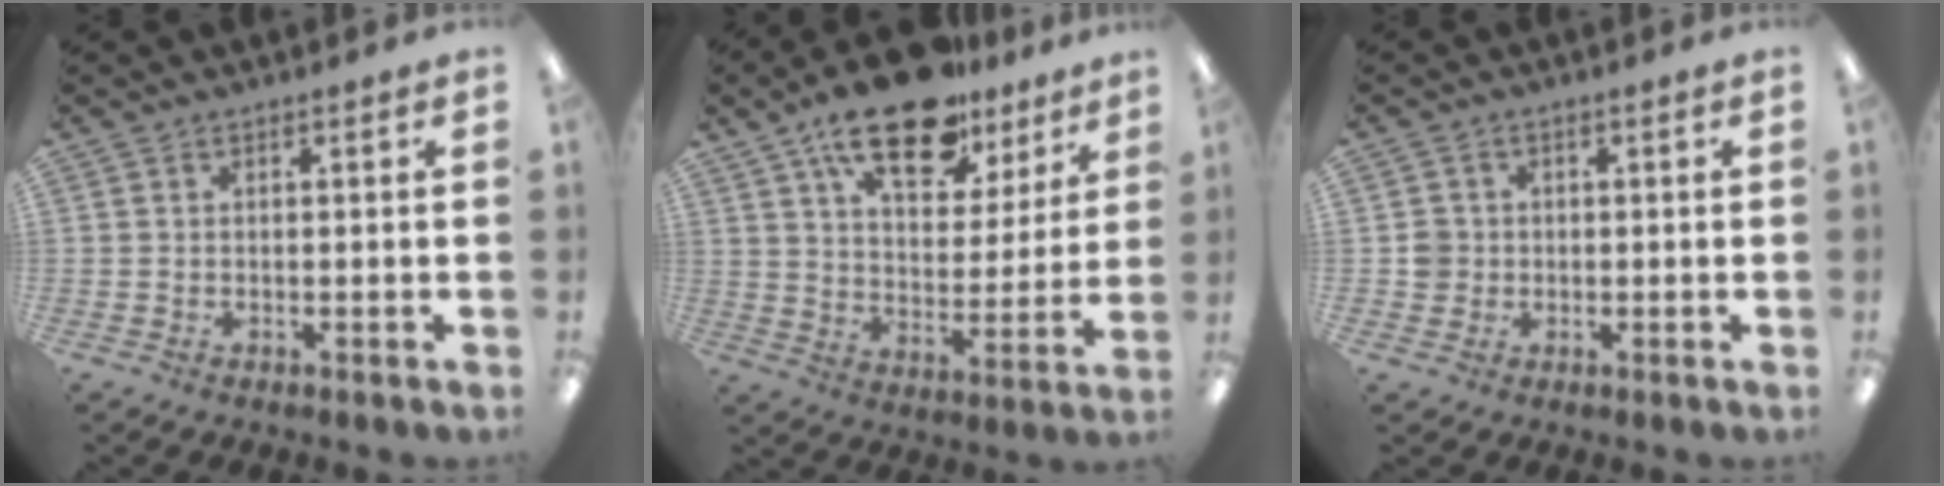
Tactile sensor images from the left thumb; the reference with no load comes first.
{"total": 19.3, "force": [13.2, 8.7, 11.1], "torque": [-0.180, -0.062, 0.223]}
{"total": 3.5, "force": [0.0, 3.5, 0.6], "torque": [-0.008, 0.002, -0.002]}